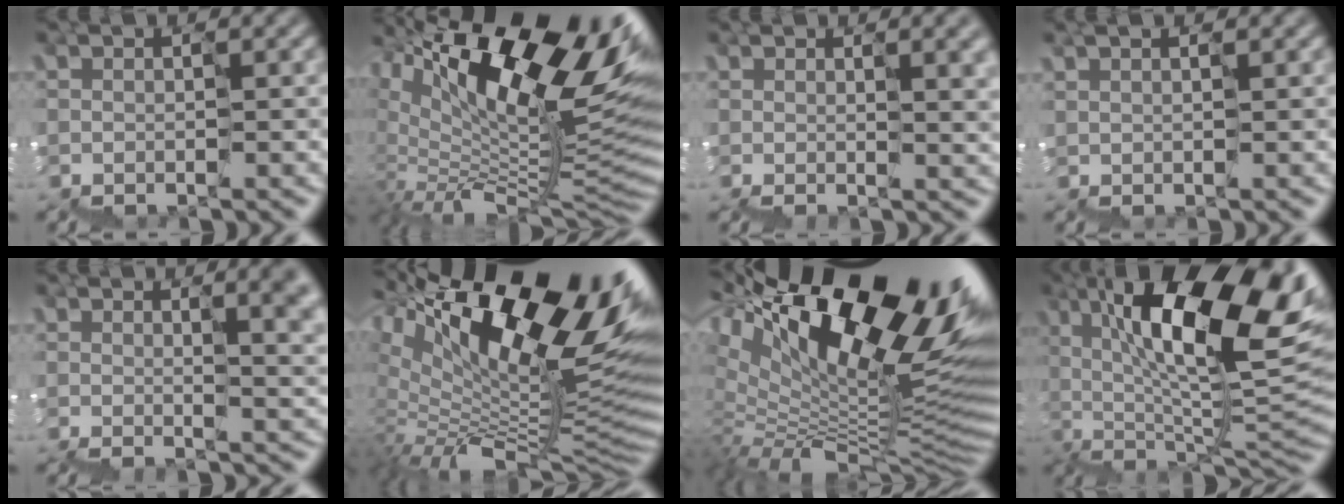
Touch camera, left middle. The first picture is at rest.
{"total": 12.9, "force": [6.7, 5.8, 9.4], "torque": [-0.169, 0.010, 0.132]}
{"total": 5.4, "force": [1.6, 2.4, 4.5], "torque": [-0.043, 0.010, 0.028]}
{"total": 1.4, "force": [0.9, 0.7, 0.8], "torque": [-0.009, 0.011, 0.017]}
{"total": 9.0, "force": [2.0, 4.5, 7.5], "torque": [-0.072, 0.012, 0.037]}
{"total": 14.2, "force": [6.7, 6.4, 10.7], "torque": [-0.190, 0.017, 0.134]}
{"total": 15.5, "force": [6.5, 6.8, 12.4], "torque": [-0.235, 0.020, 0.128]}
{"total": 14.0, "force": [3.9, 5.5, 12.3], "torque": [-0.203, 0.016, 0.067]}